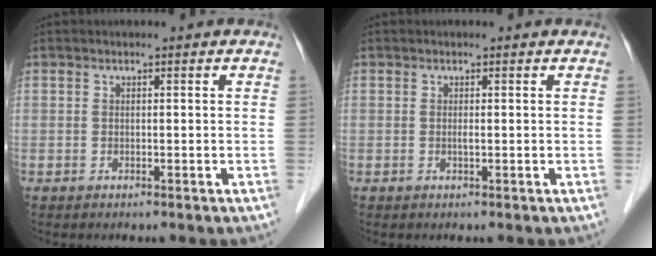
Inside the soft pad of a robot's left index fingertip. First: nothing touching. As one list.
[{"total": 0.5, "force": [-0.3, 0.0, 0.4], "torque": [-0.010, -0.006, -0.006]}]